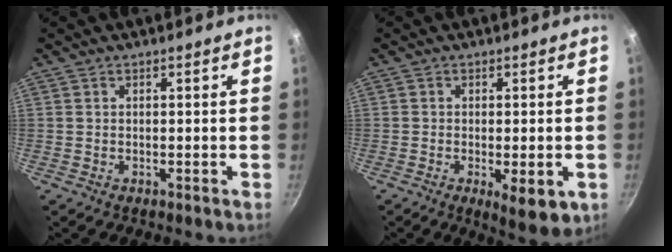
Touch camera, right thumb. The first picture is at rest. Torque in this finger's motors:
{"motor_torque": [-0.28, 0.20, -0.05, -0.08, 0.03]}